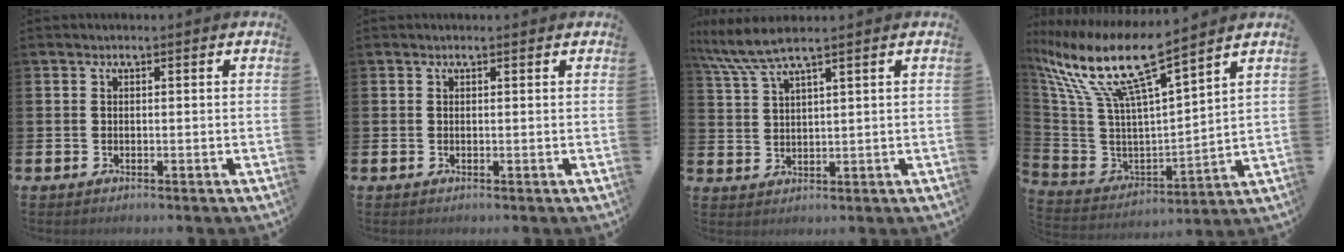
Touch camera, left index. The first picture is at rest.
{"total": 0.0}
{"total": 6.1, "force": [5.1, 0.4, 3.5], "torque": [-0.083, -0.012, 0.091]}
{"total": 12.5, "force": [10.0, 1.8, 7.2], "torque": [-0.183, -0.067, 0.170]}